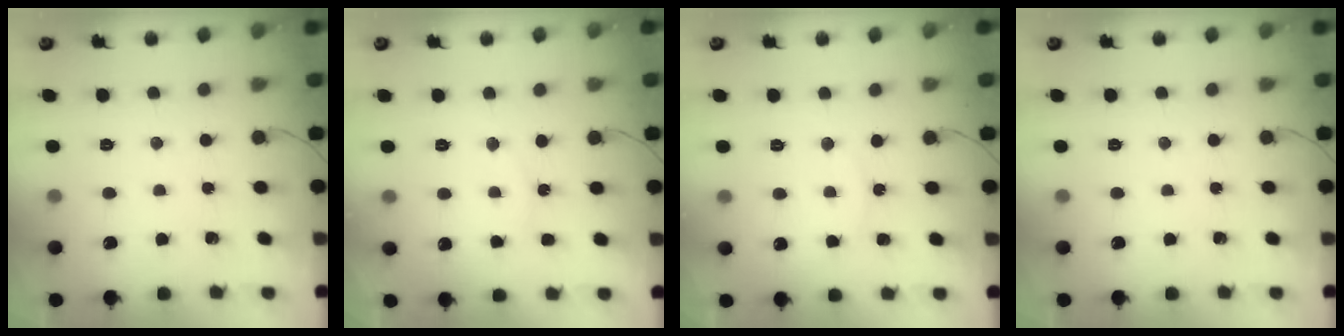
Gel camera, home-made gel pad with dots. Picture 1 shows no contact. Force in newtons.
{"total": 5.9, "press": 5.9, "slide": 0.6}
{"total": 5.4, "press": 5.4, "slide": 0.5}
{"total": 0.0}